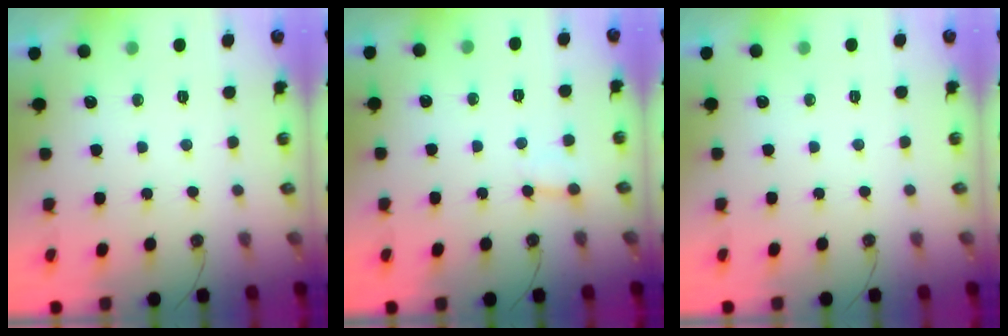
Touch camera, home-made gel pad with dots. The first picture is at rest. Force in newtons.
{"total": 2.4, "press": 2.4, "slide": 0.1}
{"total": 0.0}